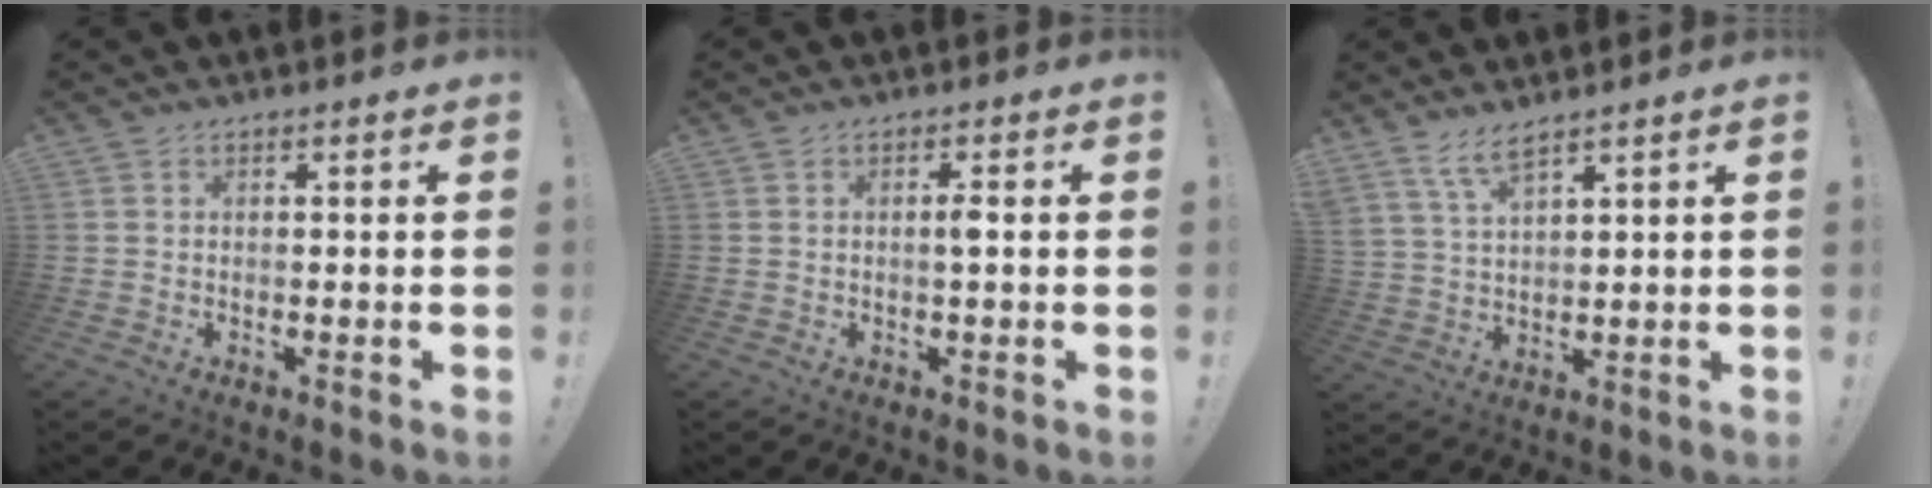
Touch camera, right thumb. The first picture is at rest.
{"total": 2.0, "force": [0.0, 0.1, 2.0], "torque": [-0.031, -0.001, -0.005]}
{"total": 5.8, "force": [4.6, 1.0, 3.5], "torque": [-0.080, -0.019, 0.087]}